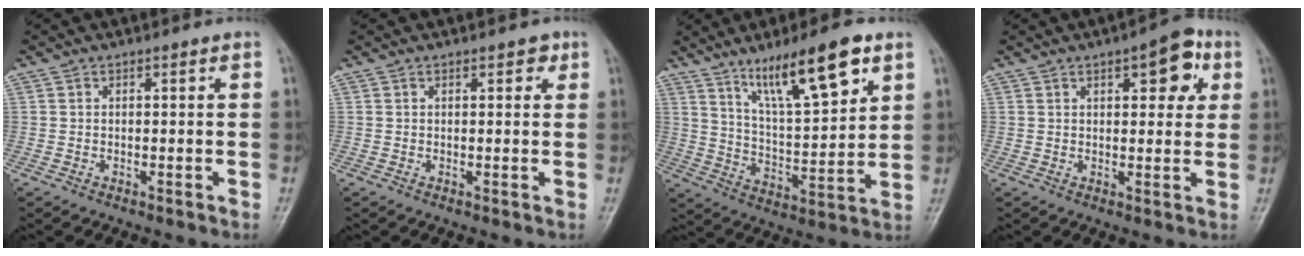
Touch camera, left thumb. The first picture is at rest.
{"total": 1.9, "force": [1.0, 1.0, 1.3], "torque": [-0.005, -0.001, 0.010]}
{"total": 15.7, "force": [9.2, 3.9, 12.0], "torque": [-0.183, -0.043, 0.164]}
{"total": 8.4, "force": [3.5, 3.7, 6.7], "torque": [-0.050, -0.004, 0.037]}